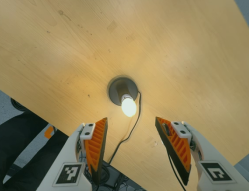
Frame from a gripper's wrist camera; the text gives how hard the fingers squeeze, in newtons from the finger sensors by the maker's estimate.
{"total": 0.0}